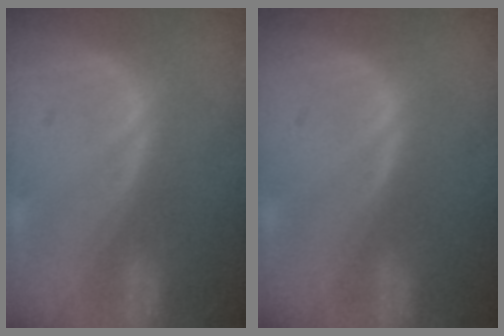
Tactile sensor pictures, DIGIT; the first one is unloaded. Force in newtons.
{"total": 0.0}